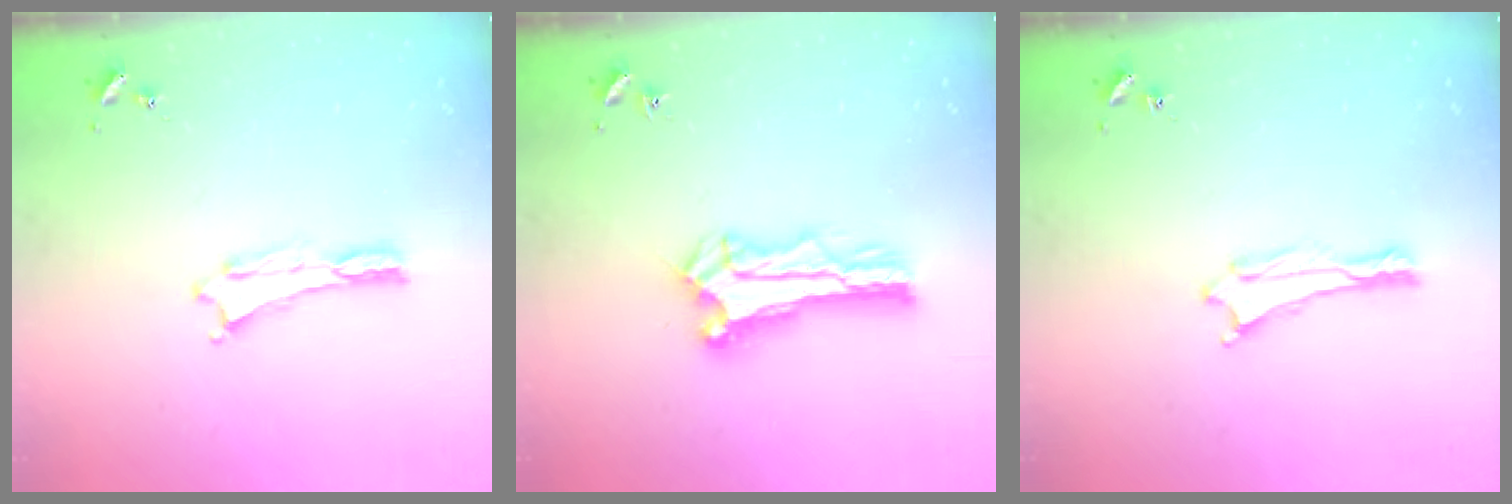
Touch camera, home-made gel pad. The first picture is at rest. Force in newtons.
{"total": 2.7, "press": 2.7, "slide": 0.3}
{"total": 0.0}